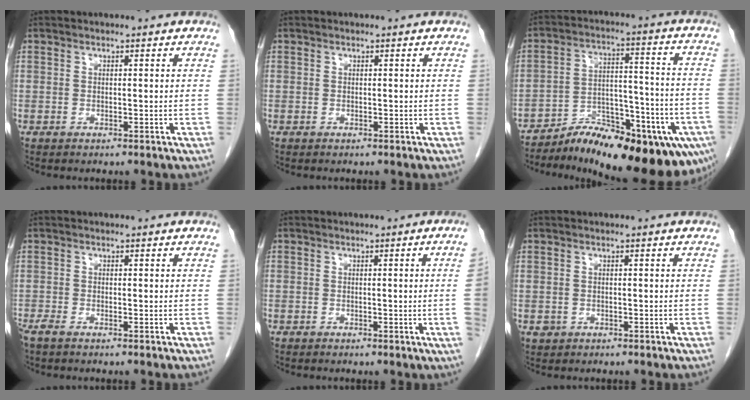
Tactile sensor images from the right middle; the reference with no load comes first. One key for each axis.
{"total": 0.0}
{"total": 20.7, "fx": -16.3, "fy": 5.1, "fz": 11.6, "tx": -0.100, "ty": 0.024, "tz": -0.237}
{"total": 2.1, "fx": -1.7, "fy": 0.5, "fz": 1.2, "tx": -0.028, "ty": -0.006, "tz": -0.031}
{"total": 2.9, "fx": -0.4, "fy": -1.0, "fz": 2.7, "tx": -0.035, "ty": -0.004, "tz": -0.006}
{"total": 1.2, "fx": -0.5, "fy": 1.0, "fz": 0.1, "tx": -0.003, "ty": 0.004, "tz": -0.003}